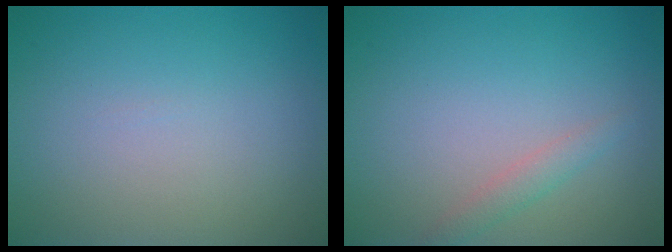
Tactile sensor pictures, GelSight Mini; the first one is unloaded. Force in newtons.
{"total": 1.3, "press": 1.3, "slide": 0.1}